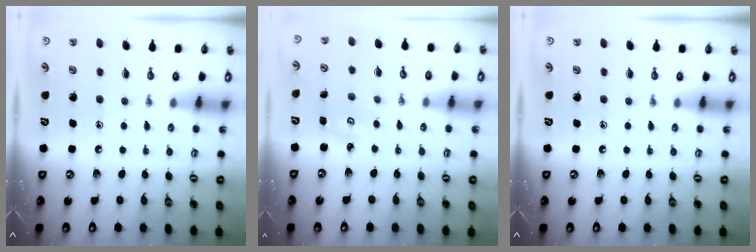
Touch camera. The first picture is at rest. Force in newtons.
{"total": 2.8, "press": 2.8, "slide": 0.2}
{"total": 0.0}